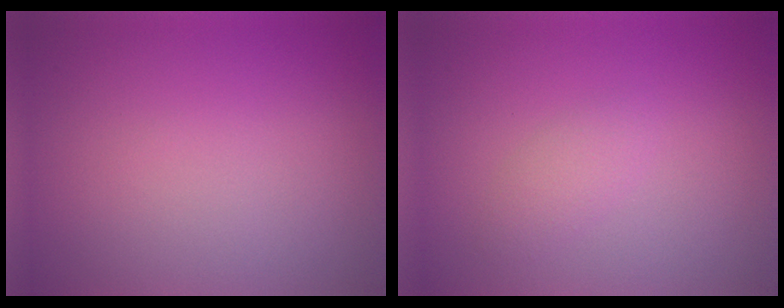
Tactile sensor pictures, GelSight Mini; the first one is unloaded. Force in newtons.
{"total": 1.3, "press": 1.3, "slide": 0.1}